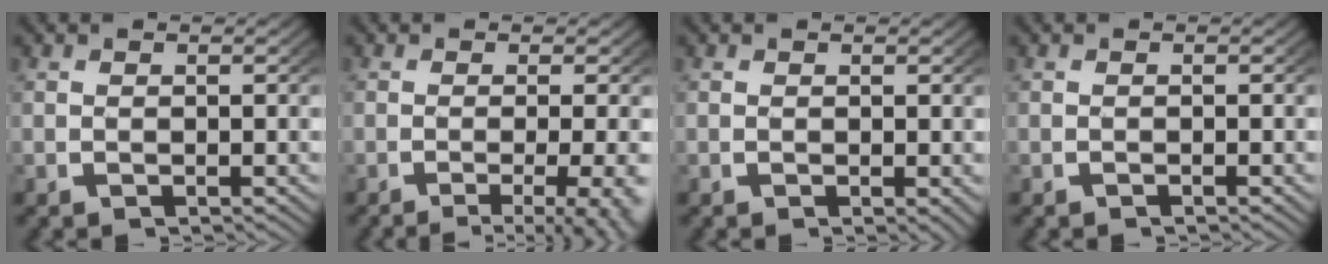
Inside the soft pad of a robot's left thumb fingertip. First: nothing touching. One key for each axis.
{"total": 6.4, "fx": -4.1, "fy": 2.2, "fz": 4.4, "tx": -0.066, "ty": -0.022, "tz": -0.050}
{"total": 0.6, "fx": 0.0, "fy": 0.2, "fz": 0.6, "tx": -0.009, "ty": -0.005, "tz": 0.004}
{"total": 0.0}